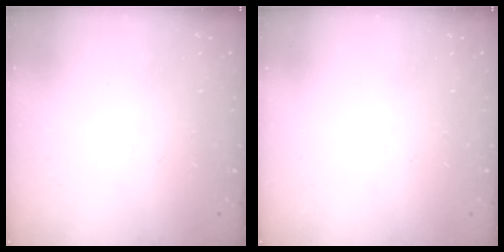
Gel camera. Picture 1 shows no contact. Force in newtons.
{"total": 0.0}